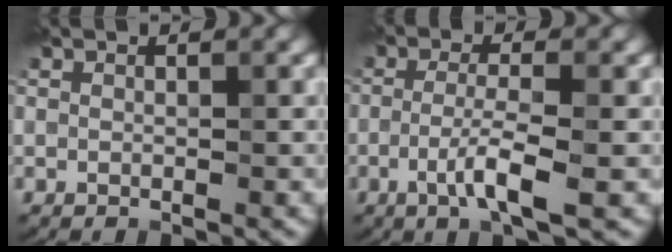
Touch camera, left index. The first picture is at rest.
{"total": 3.9, "force": [-1.2, 0.6, 3.6], "torque": [-0.069, 0.003, -0.029]}